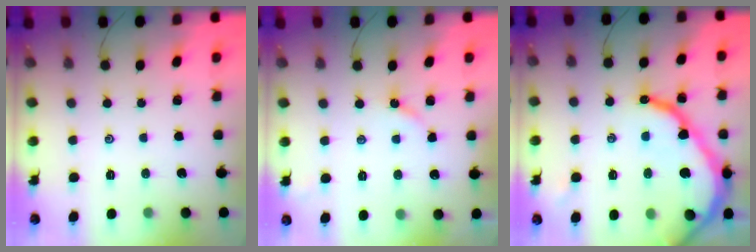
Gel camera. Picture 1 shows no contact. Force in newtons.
{"total": 2.8, "press": 2.8, "slide": 0.3}
{"total": 18.5, "press": 18.4, "slide": 1.9}